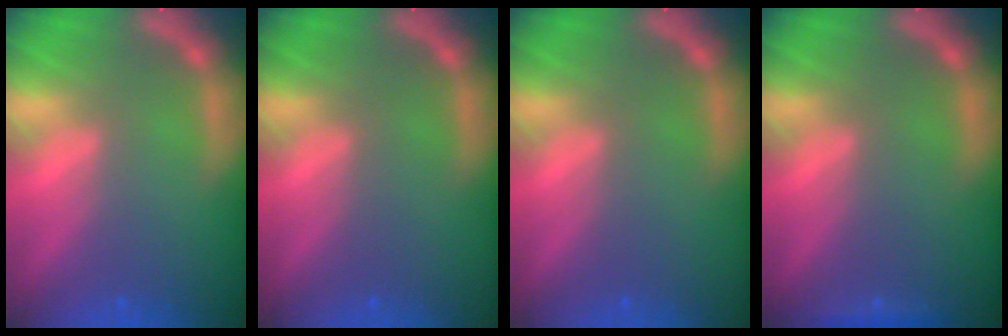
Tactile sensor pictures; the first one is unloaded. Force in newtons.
{"total": 0.0}
{"total": 0.0}
{"total": 0.9}